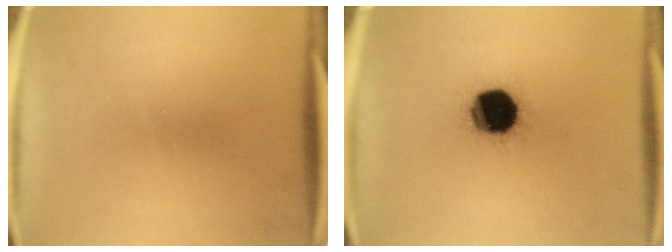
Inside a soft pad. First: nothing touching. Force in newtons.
{"total": 18.1}